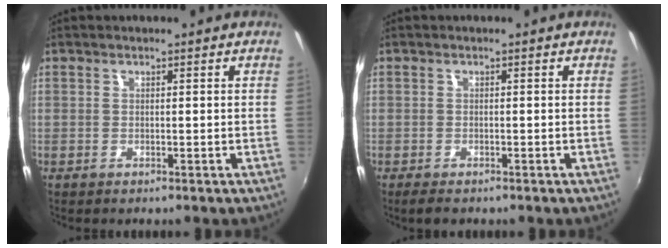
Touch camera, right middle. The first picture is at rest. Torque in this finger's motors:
{"motor_torque": [0.49, -0.51, 0.02, 0.01]}